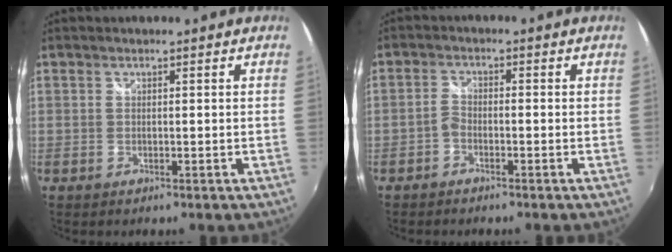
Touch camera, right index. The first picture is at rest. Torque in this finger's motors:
{"motor_torque": [-0.07, -0.03, 0.00, 0.00]}